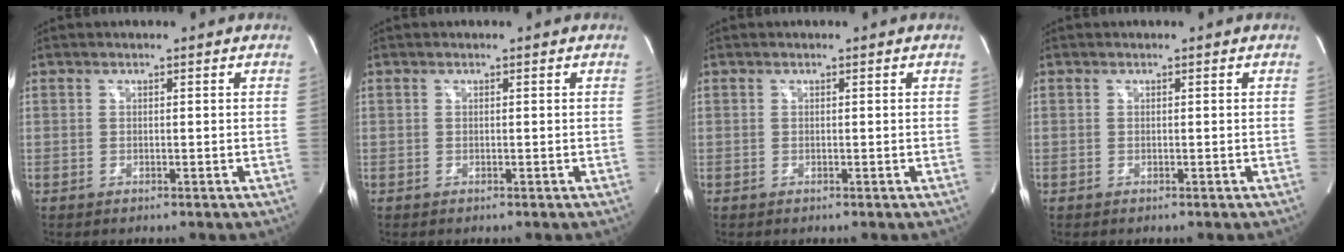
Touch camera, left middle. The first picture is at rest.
{"total": 0.0}
{"total": 0.0}
{"total": 0.0}